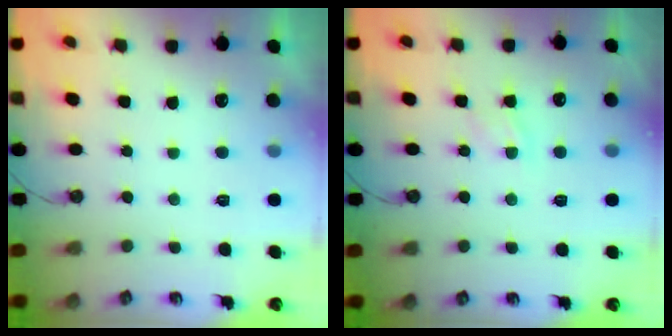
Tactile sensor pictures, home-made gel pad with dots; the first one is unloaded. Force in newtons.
{"total": 8.0, "press": 8.0, "slide": 0.7}